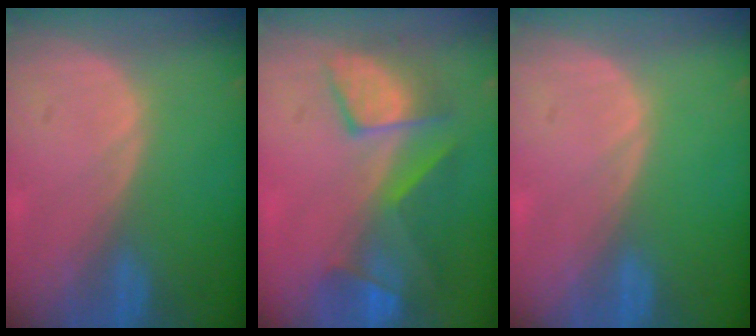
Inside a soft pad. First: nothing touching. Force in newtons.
{"total": 8.8, "press": 8.2, "slide": 3.0}
{"total": 0.0}